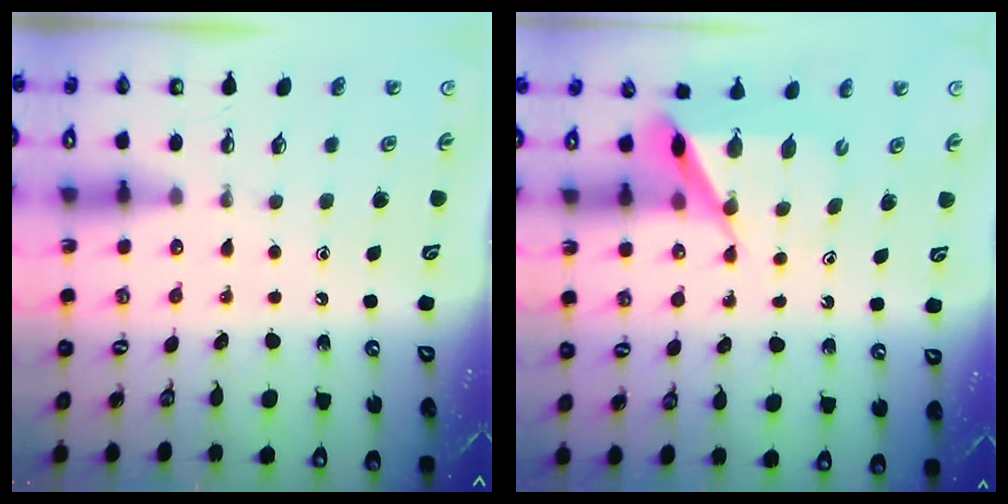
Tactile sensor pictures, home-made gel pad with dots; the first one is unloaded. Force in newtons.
{"total": 8.3, "press": 8.2, "slide": 0.5}